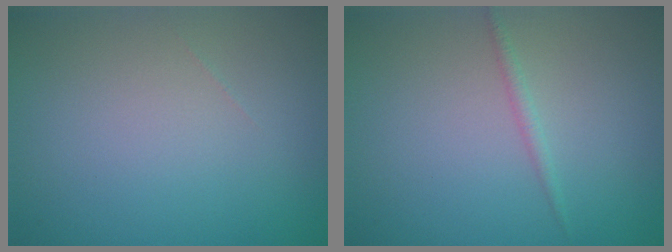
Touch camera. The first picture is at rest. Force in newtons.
{"total": 0.9, "press": 0.9, "slide": 0.1}